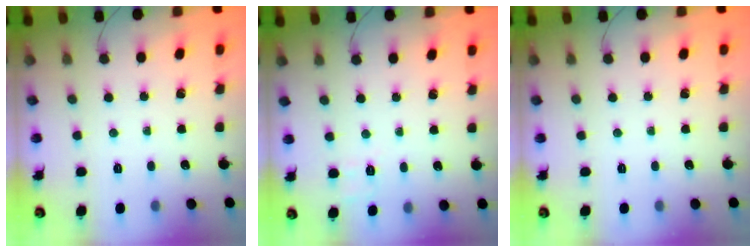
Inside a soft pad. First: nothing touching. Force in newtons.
{"total": 2.4, "press": 1.7, "slide": 1.7}
{"total": 0.0}